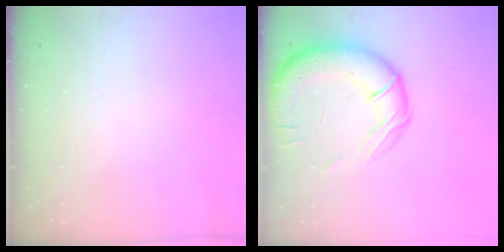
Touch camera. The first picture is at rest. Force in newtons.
{"total": 17.3, "press": 16.9, "slide": 3.5}